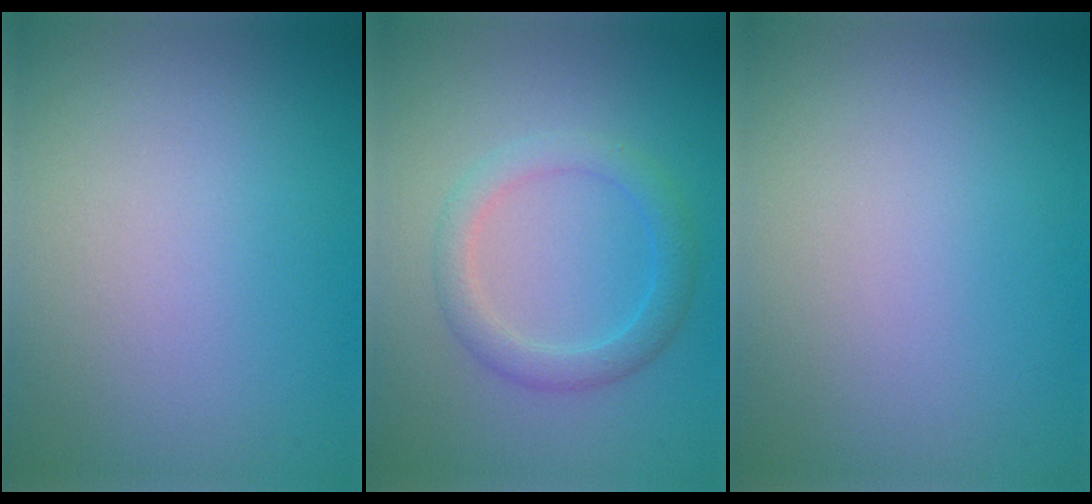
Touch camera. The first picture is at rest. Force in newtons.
{"total": 2.7, "press": 2.7, "slide": 0.1}
{"total": 0.0}